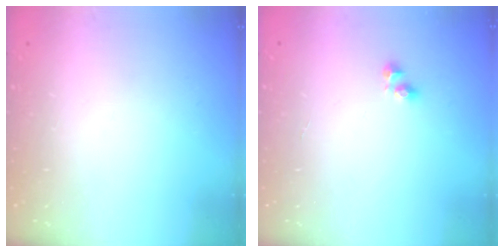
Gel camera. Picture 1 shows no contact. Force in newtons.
{"total": 2.6, "press": 2.6, "slide": 0.2}